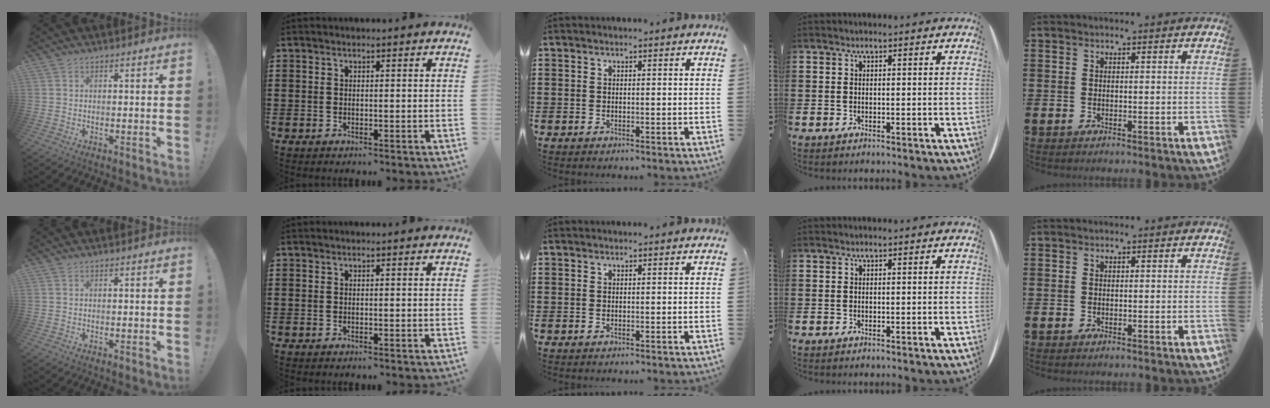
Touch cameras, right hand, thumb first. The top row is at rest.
{}